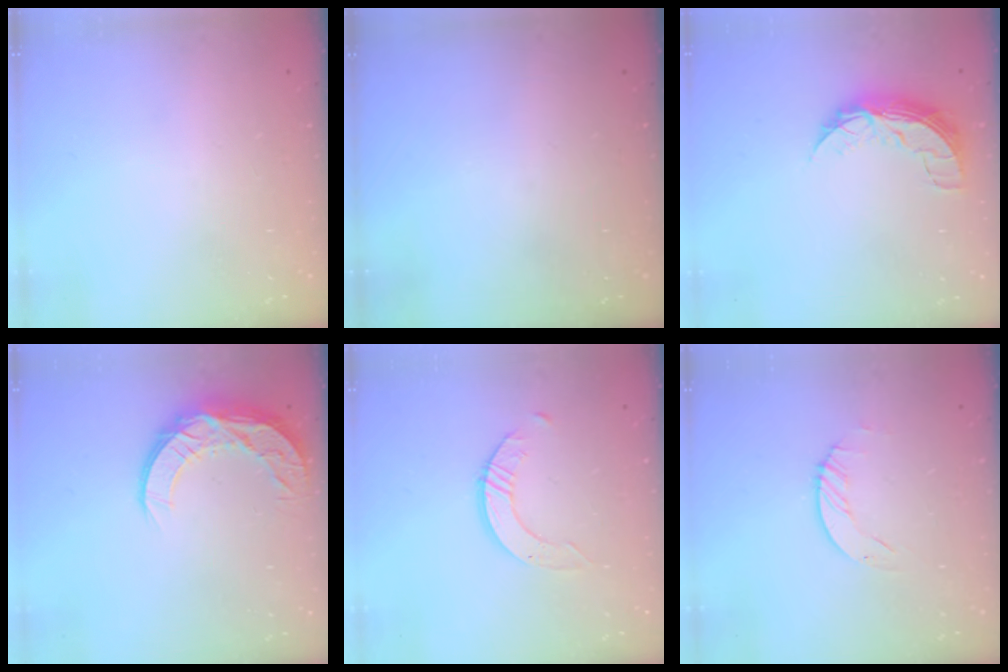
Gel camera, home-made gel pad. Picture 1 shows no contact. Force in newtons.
{"total": 0.0}
{"total": 7.9, "press": 7.9, "slide": 0.6}
{"total": 11.3, "press": 11.3, "slide": 0.7}
{"total": 4.0, "press": 4.0, "slide": 0.1}
{"total": 1.2, "press": 1.2, "slide": 0.2}